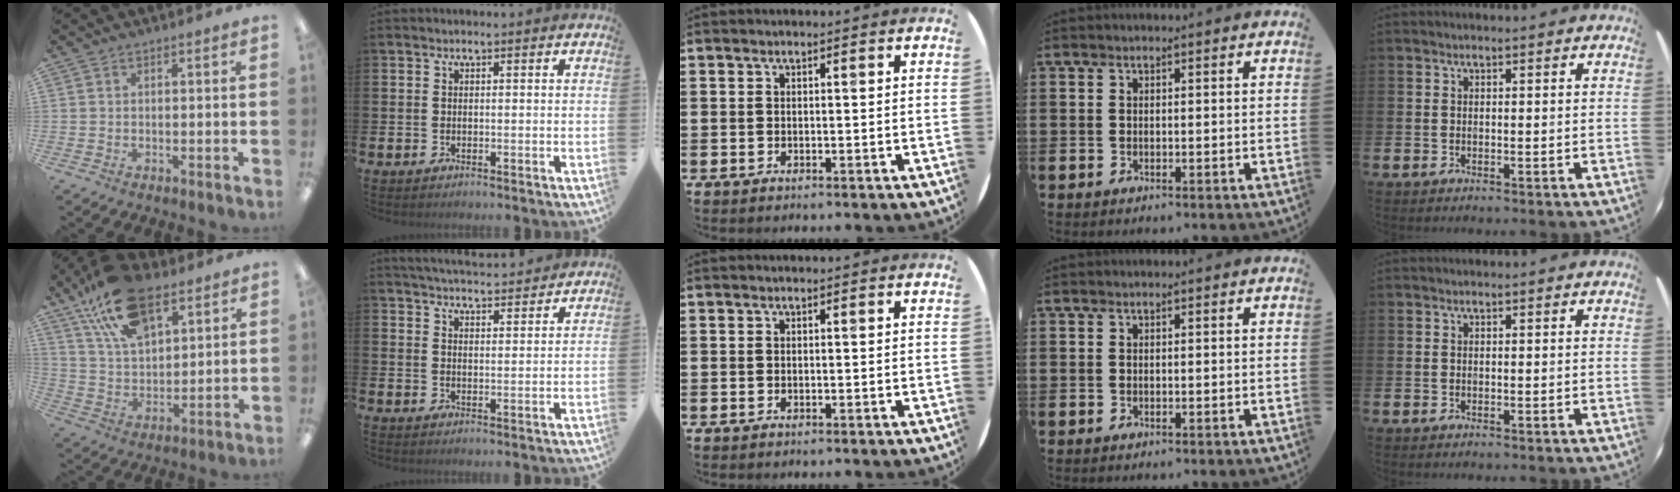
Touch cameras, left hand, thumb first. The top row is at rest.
{"thumb": {"total": 19.5, "force": [11.4, 10.3, 12.0], "torque": [-0.223, -0.035, 0.203]}, "index": {"total": 4.7, "force": [4.7, 0.3, 0.2], "torque": [-0.011, -0.029, 0.083]}}